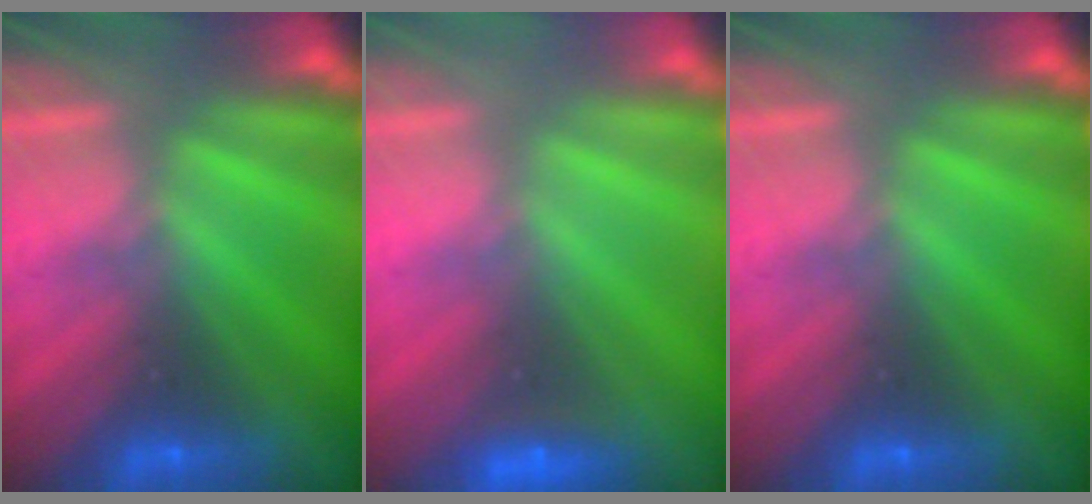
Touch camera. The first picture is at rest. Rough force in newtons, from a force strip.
{"total": 1.9}
{"total": 0.0}